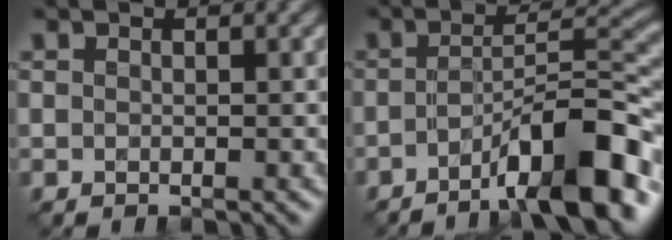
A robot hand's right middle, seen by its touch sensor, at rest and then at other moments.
{"total": 9.0, "force": [-5.0, 1.9, 7.2], "torque": [-0.104, 0.019, -0.086]}